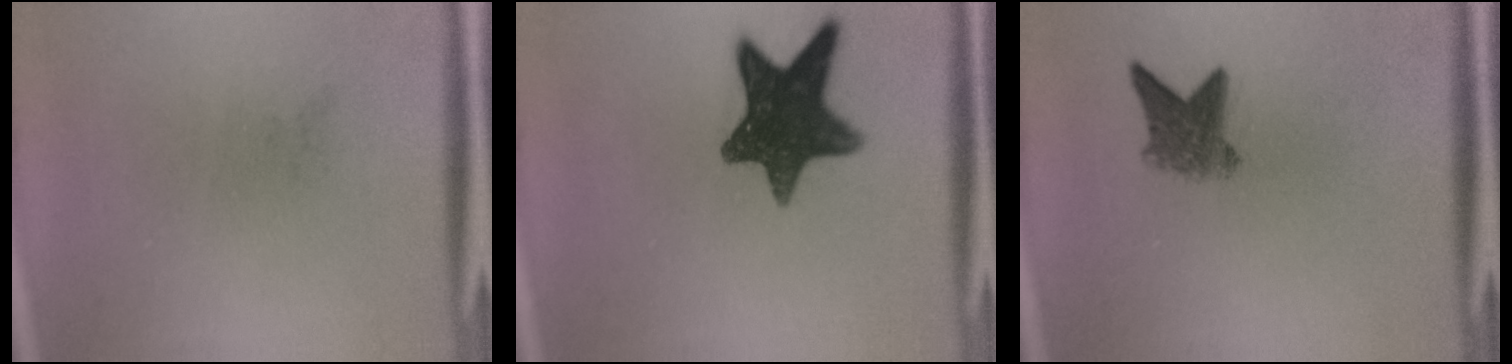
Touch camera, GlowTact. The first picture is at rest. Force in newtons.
{"total": 13.6}
{"total": 4.0}